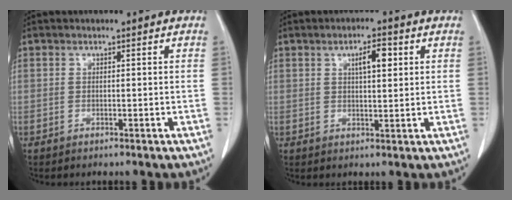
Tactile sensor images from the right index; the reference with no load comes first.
{"total": 3.8, "force": [1.5, 1.0, 3.4], "torque": [-0.053, 0.007, 0.023]}